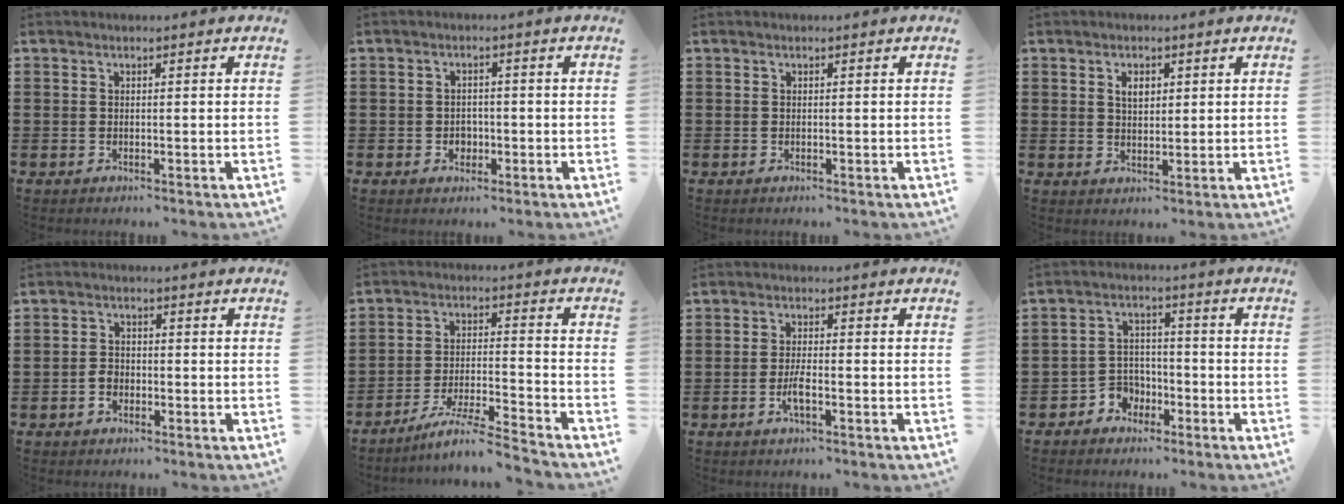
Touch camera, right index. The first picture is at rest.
{"total": 2.1, "force": [-0.6, 1.8, 0.8], "torque": [-0.019, 0.004, -0.014]}
{"total": 0.0}
{"total": 2.6, "force": [1.0, 1.6, 1.8], "torque": [-0.033, 0.005, 0.015]}
{"total": 2.4, "force": [-1.0, 1.8, 1.3], "torque": [-0.028, 0.003, -0.021]}
{"total": 7.4, "force": [-6.6, -0.5, 3.3], "torque": [-0.070, -0.012, -0.130]}
{"total": 3.0, "force": [-1.3, 0.5, 2.7], "torque": [-0.053, -0.002, -0.026]}
{"total": 4.1, "force": [-2.5, 3.1, 0.6], "torque": [-0.022, 0.011, -0.051]}